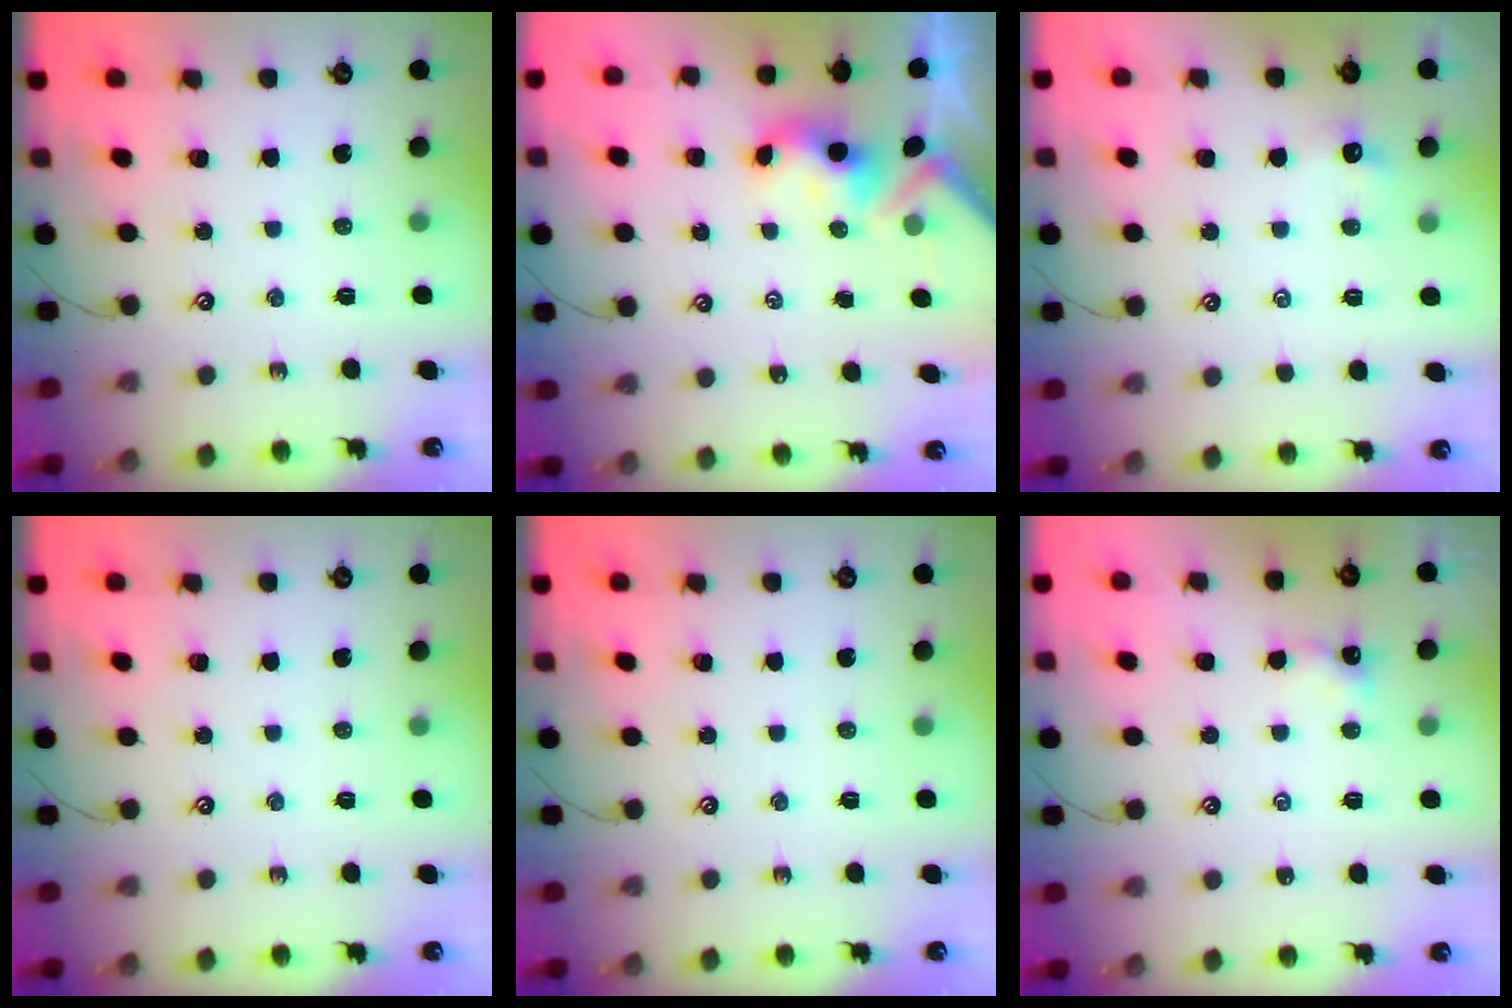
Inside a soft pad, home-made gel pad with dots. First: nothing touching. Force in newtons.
{"total": 3.2, "press": 3.2, "slide": 0.3}
{"total": 1.2, "press": 1.1, "slide": 0.5}
{"total": 0.0}
{"total": 0.0}
{"total": 0.0}